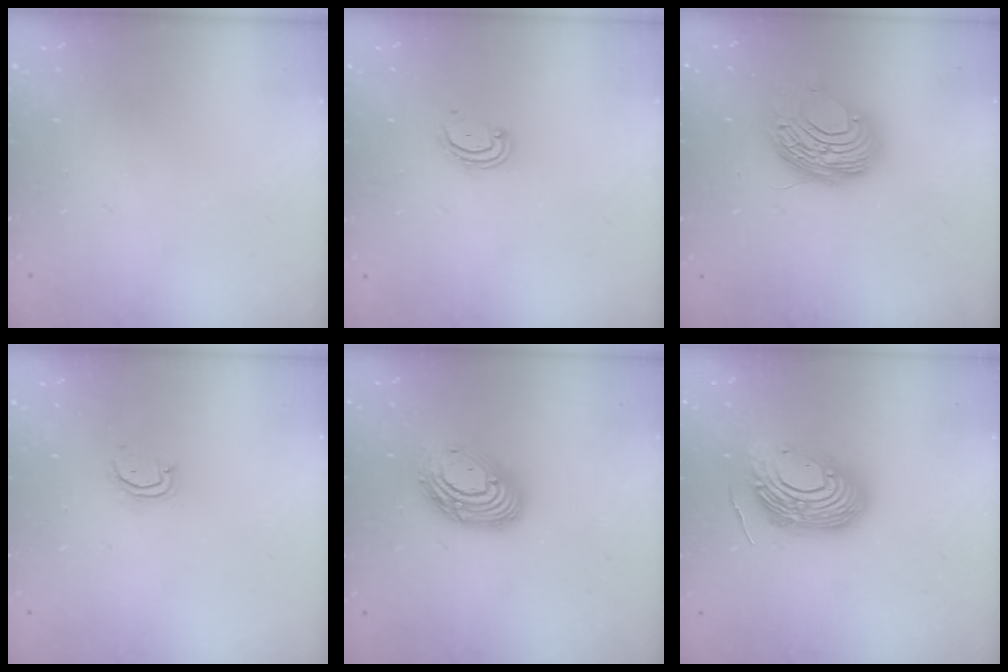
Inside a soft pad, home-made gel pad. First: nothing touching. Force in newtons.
{"total": 2.8, "press": 2.8, "slide": 0.2}
{"total": 9.9, "press": 9.9, "slide": 0.4}
{"total": 2.9, "press": 2.9, "slide": 0.3}
{"total": 13.4, "press": 13.3, "slide": 1.4}
{"total": 14.4, "press": 14.3, "slide": 2.2}